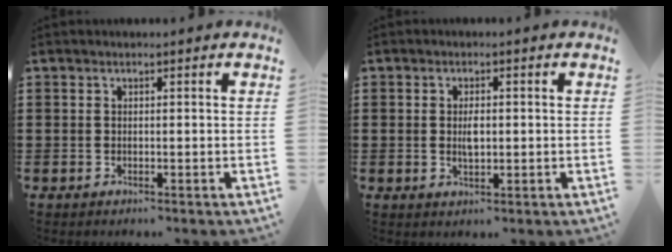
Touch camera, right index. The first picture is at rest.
{"total": 2.6, "force": [0.0, 1.1, 2.3], "torque": [-0.044, 0.002, -0.001]}